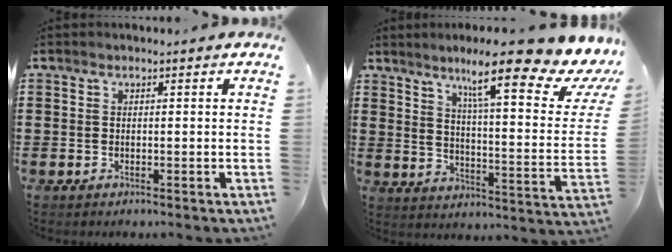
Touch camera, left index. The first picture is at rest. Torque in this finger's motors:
{"motor_torque": [2.14, 0.00, 1.05, 0.21]}